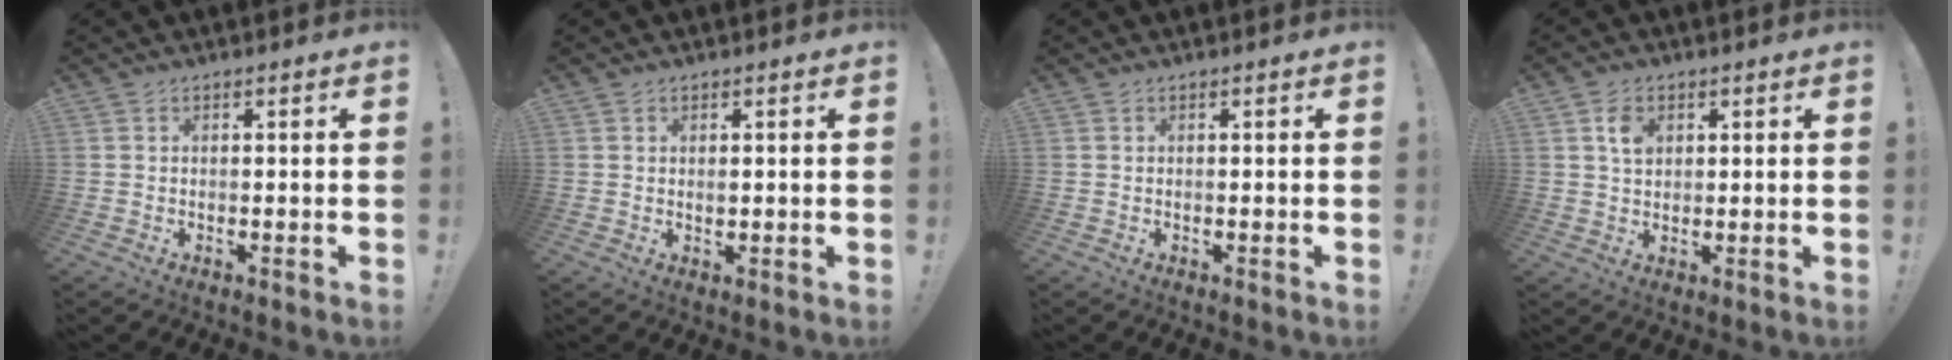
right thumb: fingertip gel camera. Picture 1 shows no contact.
{"total": 1.0, "force": [0.4, 0.8, 0.5], "torque": [0.007, -0.004, 0.003]}
{"total": 0.0}
{"total": 4.7, "force": [1.8, 3.3, 2.9], "torque": [-0.039, -0.001, 0.030]}